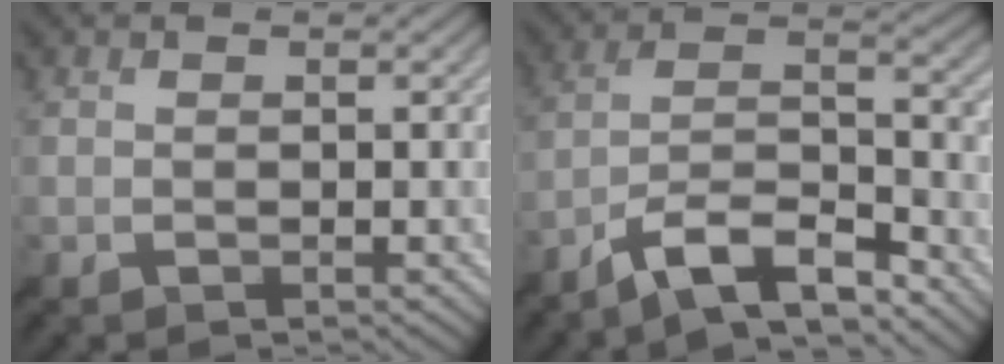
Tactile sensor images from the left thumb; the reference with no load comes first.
{"total": 10.7, "force": [-8.3, 2.6, 6.3], "torque": [-0.105, 0.010, -0.156]}